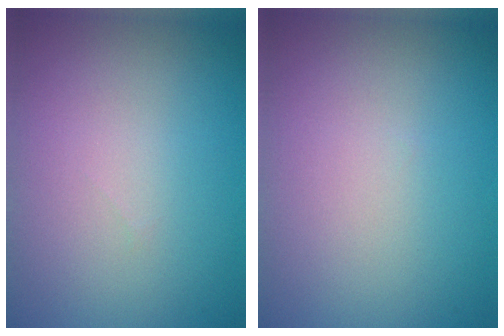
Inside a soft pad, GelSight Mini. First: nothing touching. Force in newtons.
{"total": 0.0}